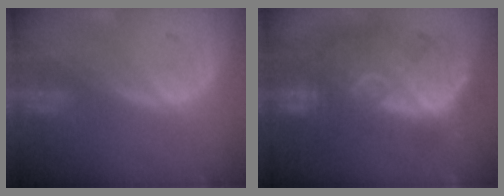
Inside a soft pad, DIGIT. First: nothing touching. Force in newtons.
{"total": 11.8, "press": 10.9, "slide": 4.4}